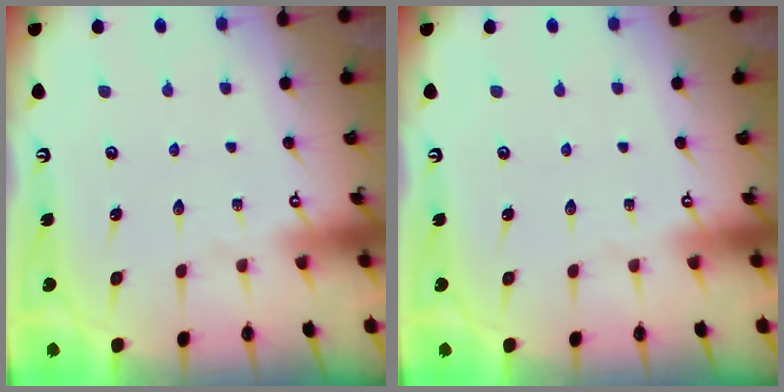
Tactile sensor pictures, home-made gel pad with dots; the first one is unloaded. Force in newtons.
{"total": 0.0}